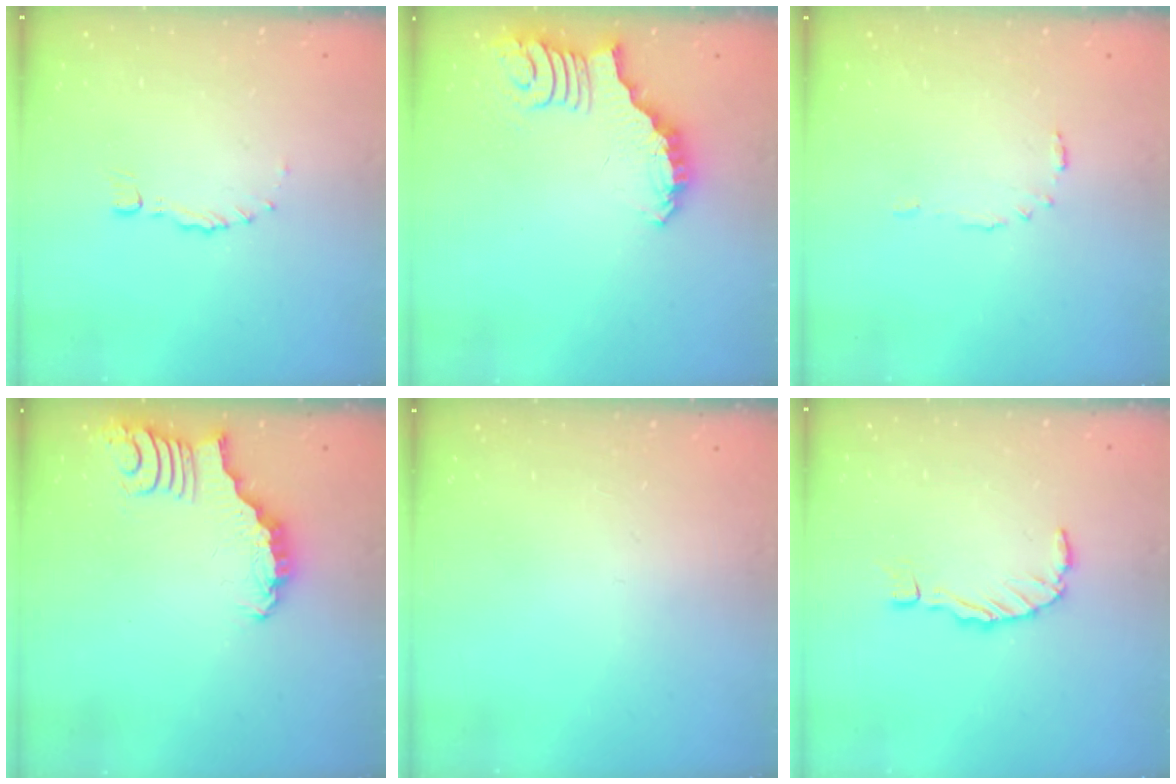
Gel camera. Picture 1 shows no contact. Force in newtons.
{"total": 2.5, "press": 2.5, "slide": 0.5}
{"total": 3.8, "press": 3.8, "slide": 0.4}
{"total": 3.0, "press": 2.9, "slide": 0.3}
{"total": 0.0}
{"total": 1.5, "press": 1.4, "slide": 0.3}